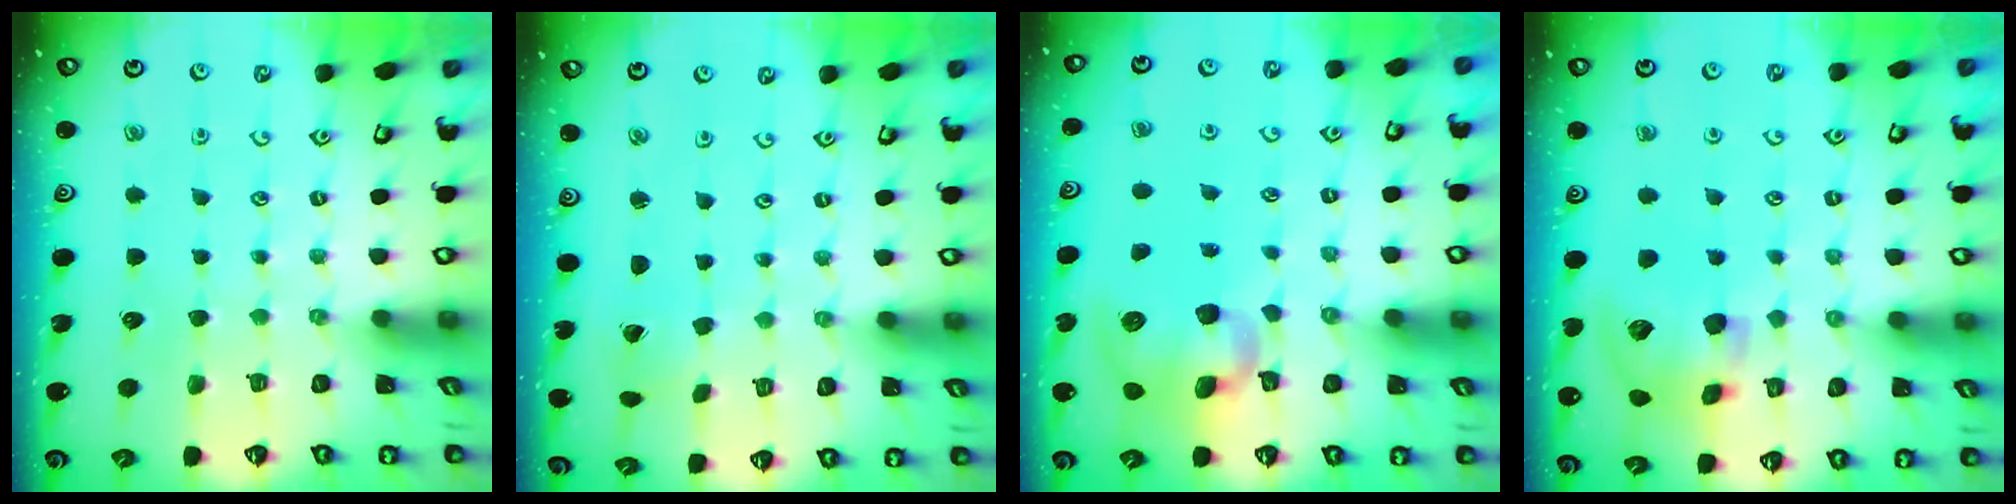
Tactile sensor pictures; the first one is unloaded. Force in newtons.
{"total": 0.6, "press": 0.6, "slide": 0.1}
{"total": 12.6, "press": 12.4, "slide": 2.0}
{"total": 14.2, "press": 14.0, "slide": 2.3}